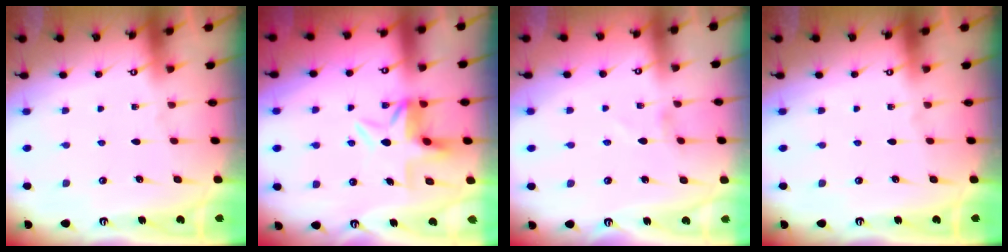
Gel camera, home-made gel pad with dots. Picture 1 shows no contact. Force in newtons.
{"total": 4.6, "press": 4.1, "slide": 2.1}
{"total": 0.9, "press": 0.9, "slide": 0.1}
{"total": 0.0}